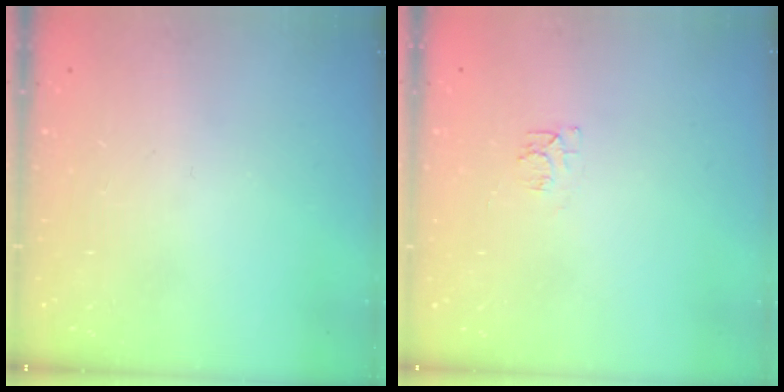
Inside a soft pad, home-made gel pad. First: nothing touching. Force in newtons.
{"total": 4.6, "press": 4.5, "slide": 0.5}